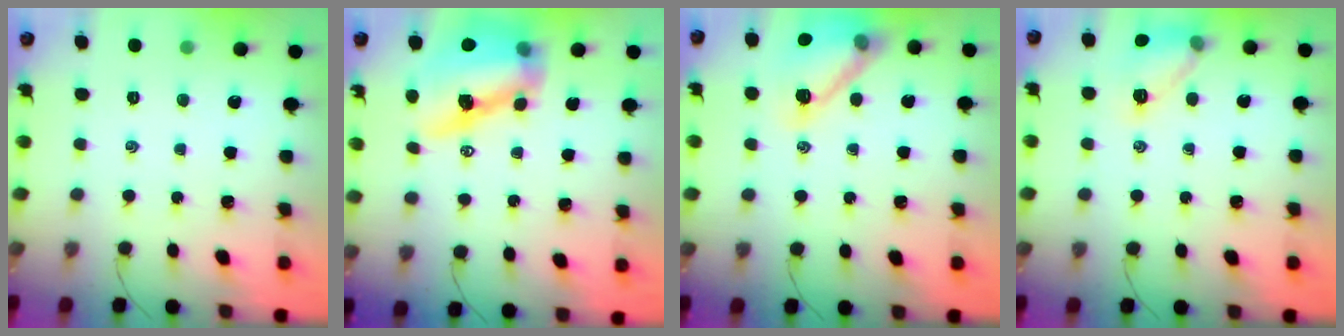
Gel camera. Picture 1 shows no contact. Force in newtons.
{"total": 14.3, "press": 13.8, "slide": 4.0}
{"total": 16.2, "press": 16.1, "slide": 1.5}
{"total": 11.7, "press": 11.6, "slide": 1.5}